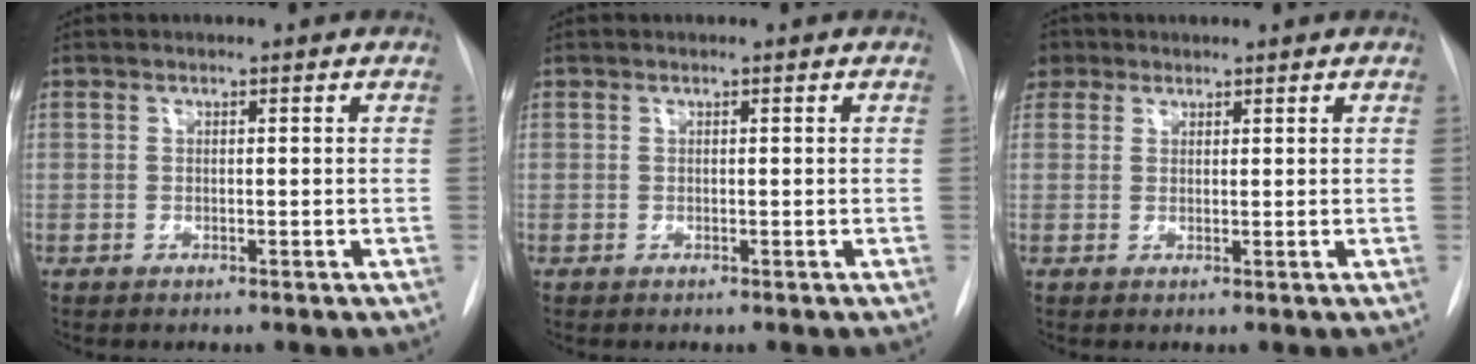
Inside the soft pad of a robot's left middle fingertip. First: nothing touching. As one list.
[{"total": 0.0}, {"total": 3.2, "force": [2.1, 2.4, 0.4], "torque": [-0.005, 0.012, 0.037]}]